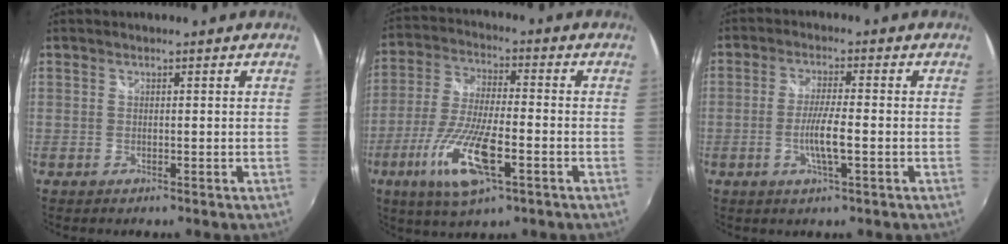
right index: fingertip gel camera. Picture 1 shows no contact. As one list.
[{"total": 14.1, "force": [-6.0, 3.8, 12.2], "torque": [-0.260, -0.021, -0.115]}, {"total": 5.5, "force": [-1.6, 0.3, 5.3], "torque": [-0.102, -0.006, -0.030]}]